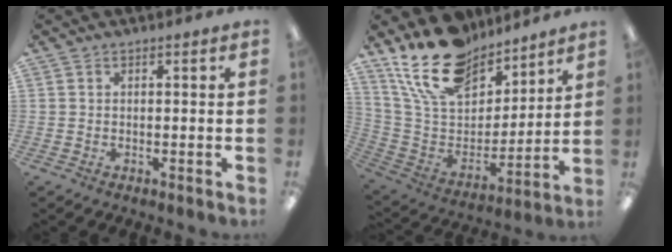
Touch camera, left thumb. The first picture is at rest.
{"total": 19.8, "force": [15.1, 9.6, 8.4], "torque": [-0.182, -0.086, 0.279]}